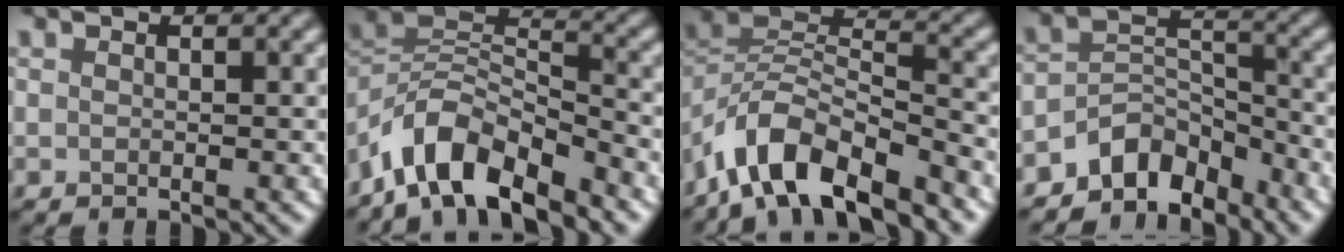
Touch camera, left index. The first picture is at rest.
{"total": 7.8, "force": [-6.6, 2.3, 3.5], "torque": [-0.056, -0.001, -0.117]}
{"total": 8.8, "force": [-7.2, 2.9, 4.1], "torque": [-0.070, -0.004, -0.128]}
{"total": 5.6, "force": [-5.1, 2.0, 1.1], "torque": [-0.008, 0.003, -0.083]}